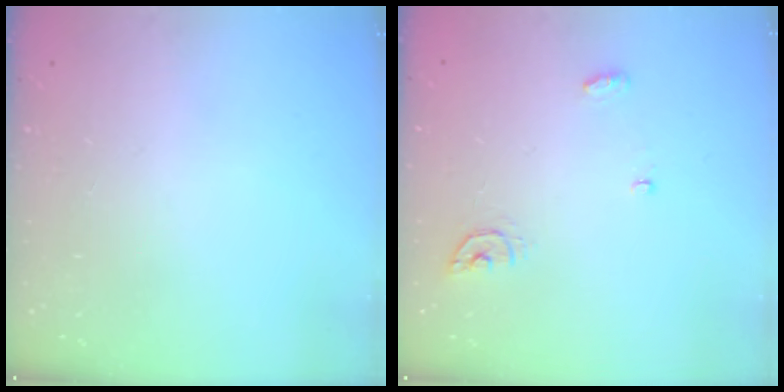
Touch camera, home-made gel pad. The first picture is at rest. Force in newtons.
{"total": 4.8, "press": 4.8, "slide": 0.4}